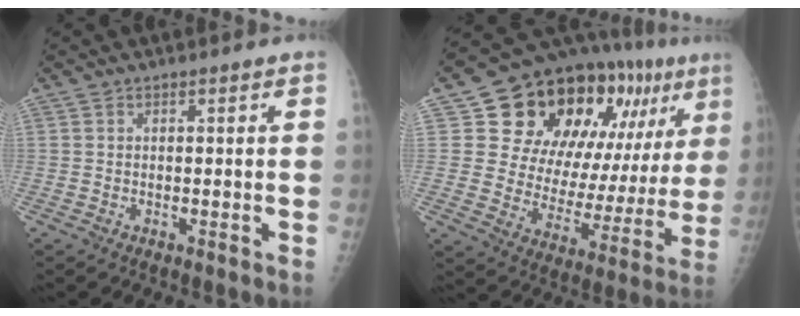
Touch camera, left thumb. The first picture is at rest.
{"total": 25.4, "force": [11.9, 13.5, 18.0], "torque": [-0.211, -0.008, 0.188]}